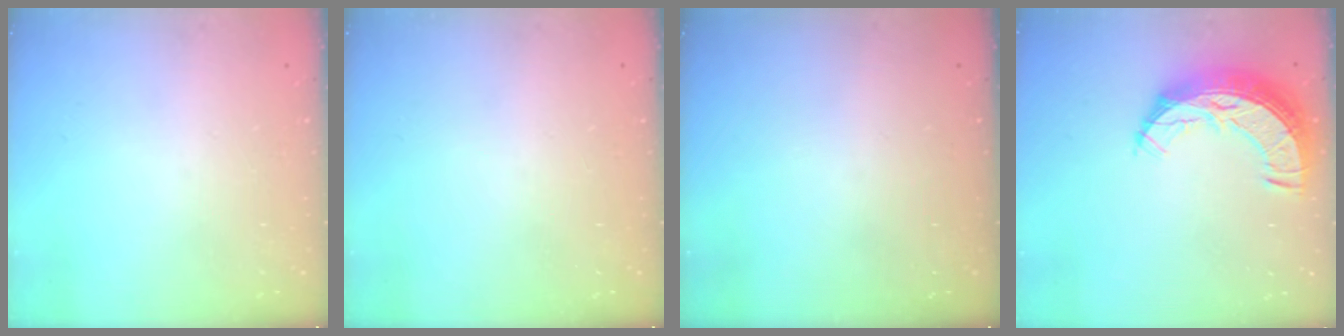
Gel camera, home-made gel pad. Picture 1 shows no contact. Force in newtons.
{"total": 0.0}
{"total": 0.0}
{"total": 12.4, "press": 12.4, "slide": 1.0}